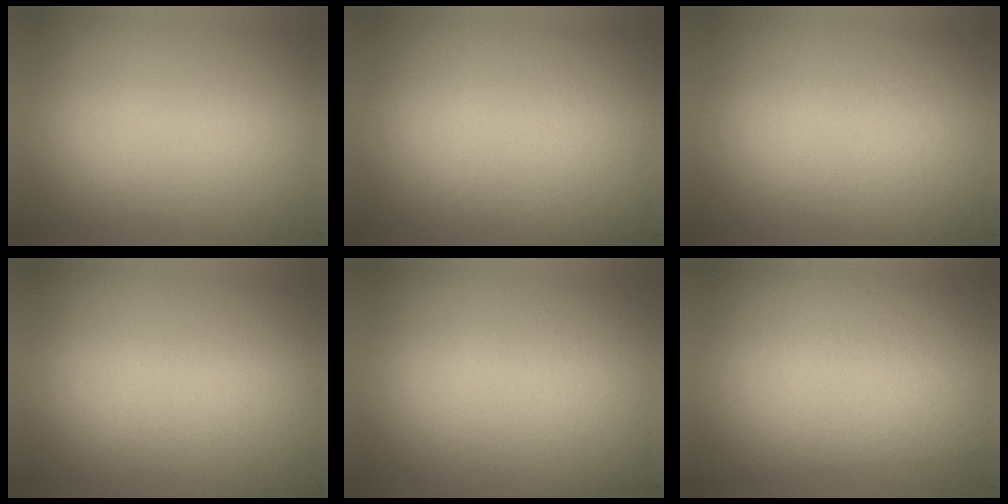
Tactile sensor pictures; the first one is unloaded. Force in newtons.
{"total": 2.8}
{"total": 3.9}
{"total": 2.0}
{"total": 2.1}
{"total": 2.8}